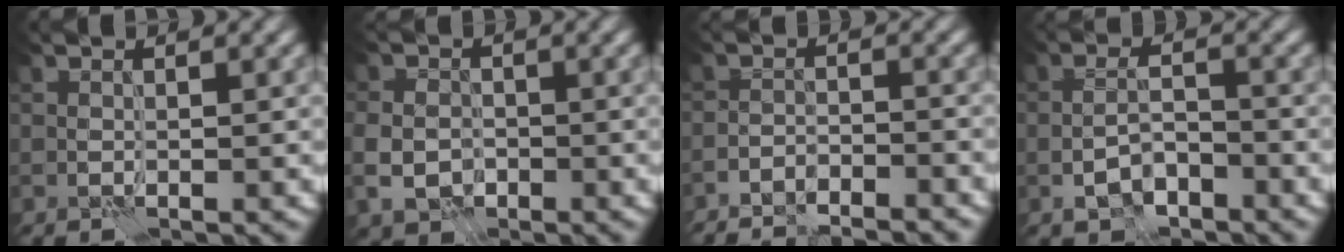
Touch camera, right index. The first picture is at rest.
{"total": 2.8, "force": [-1.2, 2.4, 1.1], "torque": [-0.026, -0.003, -0.023]}
{"total": 5.8, "force": [-5.7, 0.8, 0.7], "torque": [-0.006, 0.011, -0.079]}
{"total": 2.5, "force": [-1.7, 1.0, 1.5], "torque": [-0.035, 0.007, -0.031]}